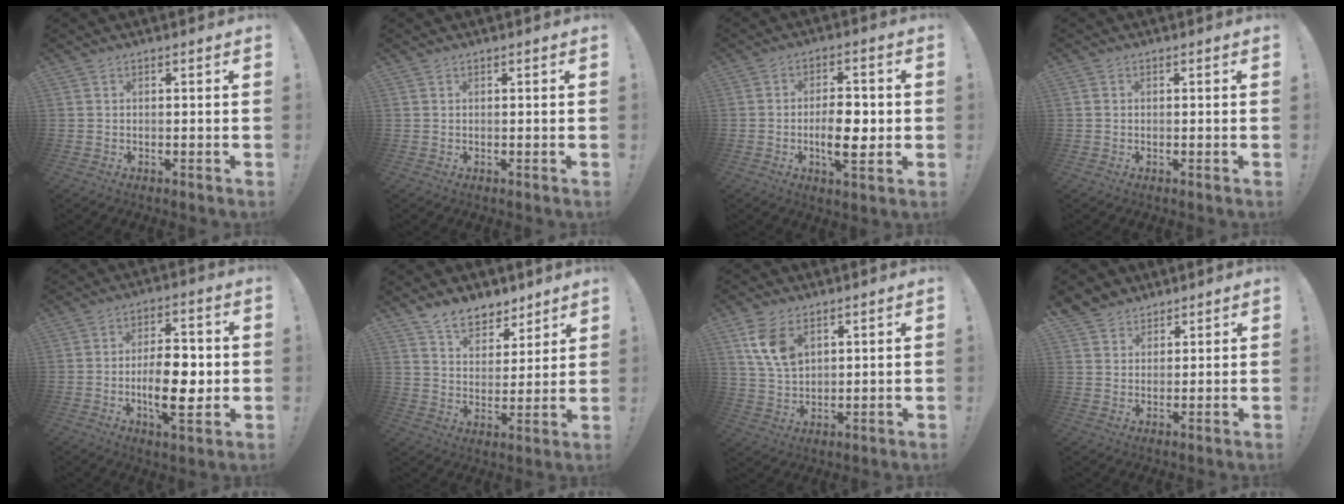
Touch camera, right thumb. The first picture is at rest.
{"total": 0.0}
{"total": 9.8, "force": [-1.8, 4.0, 8.8], "torque": [-0.134, -0.001, -0.034]}
{"total": 0.6, "force": [0.0, 0.6, 0.2], "torque": [-0.002, 0.002, 0.000]}
{"total": 13.0, "force": [-2.0, 5.5, 11.6], "torque": [-0.186, -0.004, -0.042]}
{"total": 9.9, "force": [7.9, 5.3, 2.8], "torque": [-0.050, -0.058, 0.155]}
{"total": 10.3, "force": [5.1, 6.4, 6.2], "torque": [-0.115, -0.014, 0.099]}
{"total": 5.2, "force": [3.9, 3.5, 0.1], "torque": [-0.006, -0.027, 0.077]}